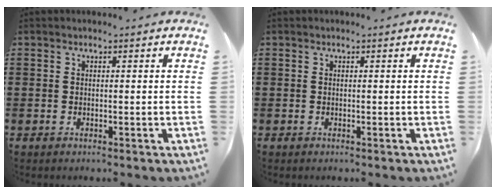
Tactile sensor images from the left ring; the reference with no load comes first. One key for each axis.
{"total": 0.0}